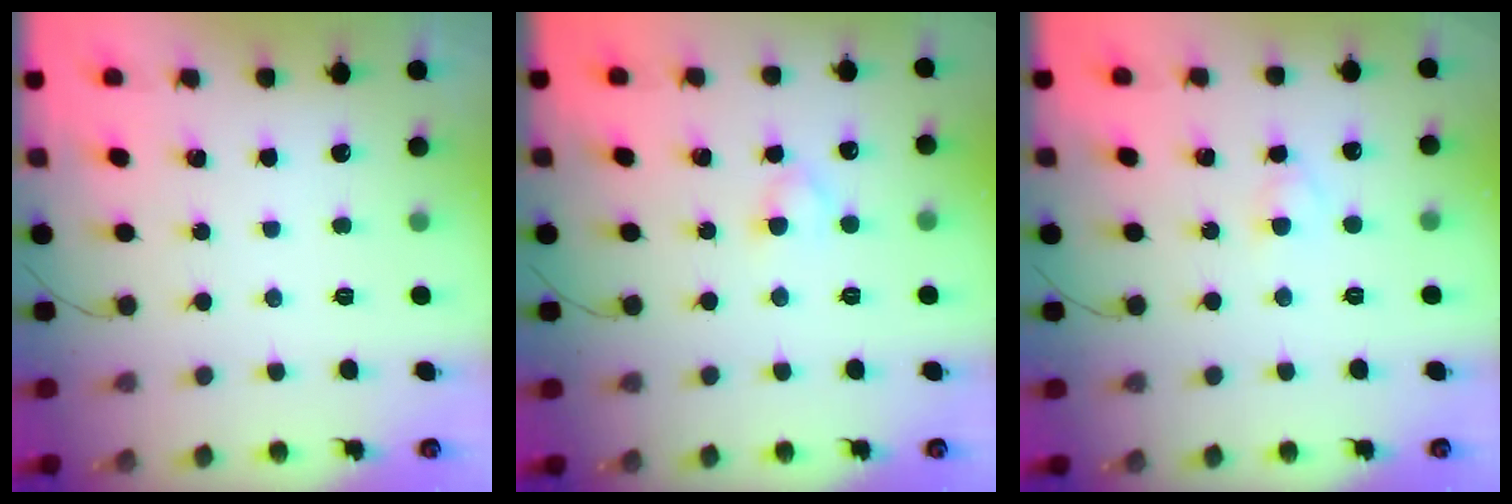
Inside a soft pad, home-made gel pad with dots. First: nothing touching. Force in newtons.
{"total": 2.4, "press": 2.1, "slide": 1.1}
{"total": 2.6, "press": 2.4, "slide": 1.1}